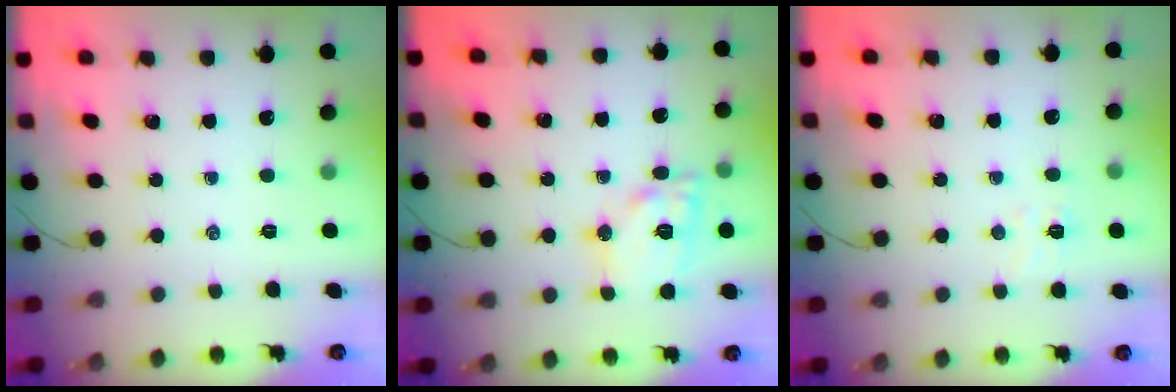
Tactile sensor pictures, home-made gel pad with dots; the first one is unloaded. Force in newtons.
{"total": 13.6, "press": 13.5, "slide": 1.6}
{"total": 4.8, "press": 4.7, "slide": 0.7}